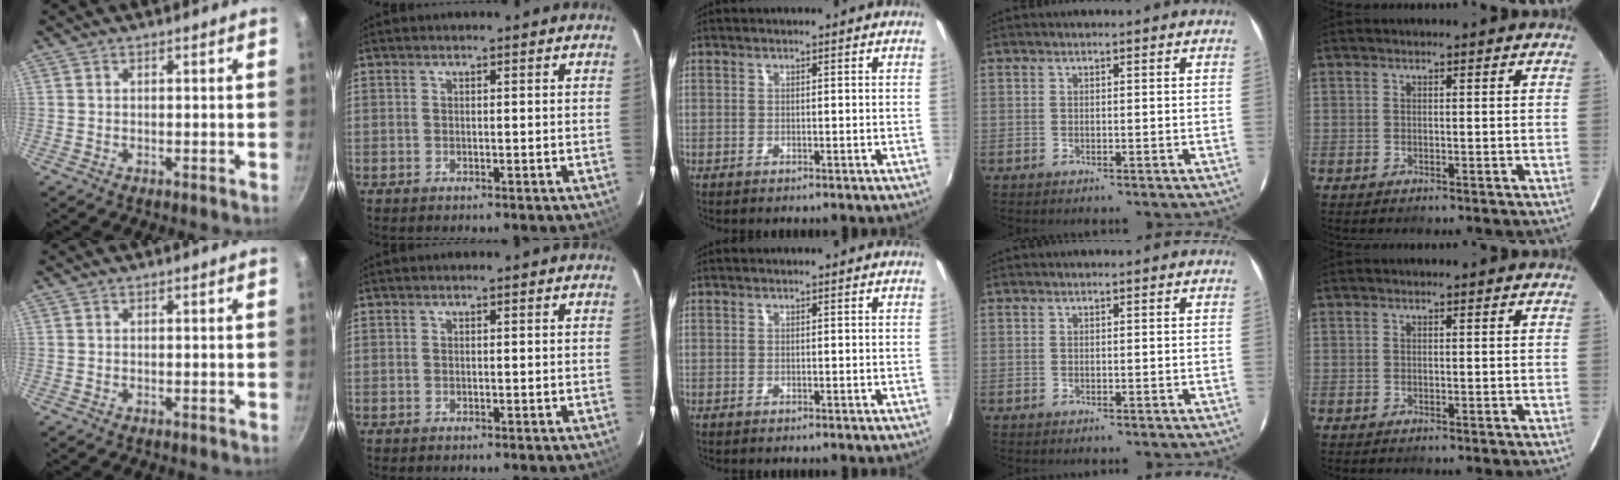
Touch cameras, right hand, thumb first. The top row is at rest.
{}